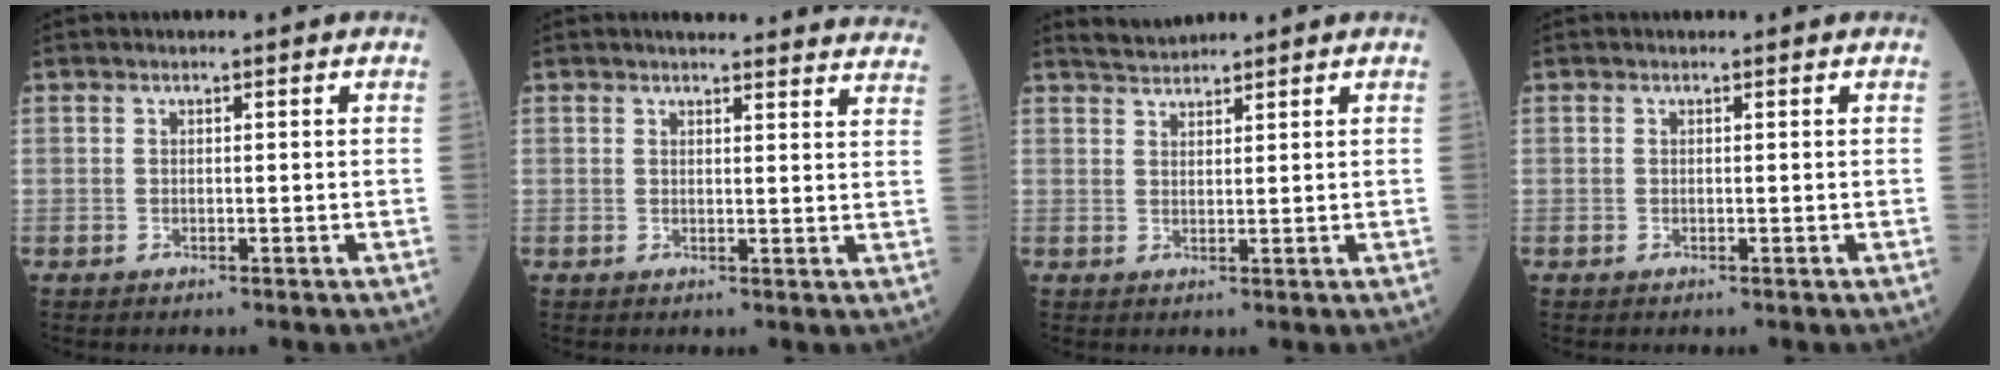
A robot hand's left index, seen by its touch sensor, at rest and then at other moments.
{"total": 20.1, "force": [19.3, 1.9, 5.4], "torque": [-0.053, -0.040, 0.208]}
{"total": 2.5, "force": [2.5, -0.2, -0.2], "torque": [-0.004, 0.012, 0.055]}
{"total": 0.0}